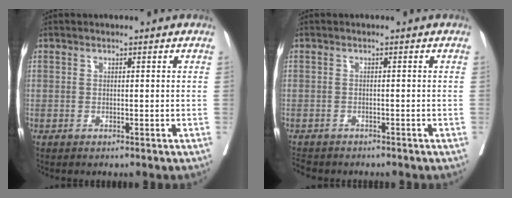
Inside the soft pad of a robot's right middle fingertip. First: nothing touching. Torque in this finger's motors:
{"motor_torque": [0.94, -1.20, 0.15, 0.05]}